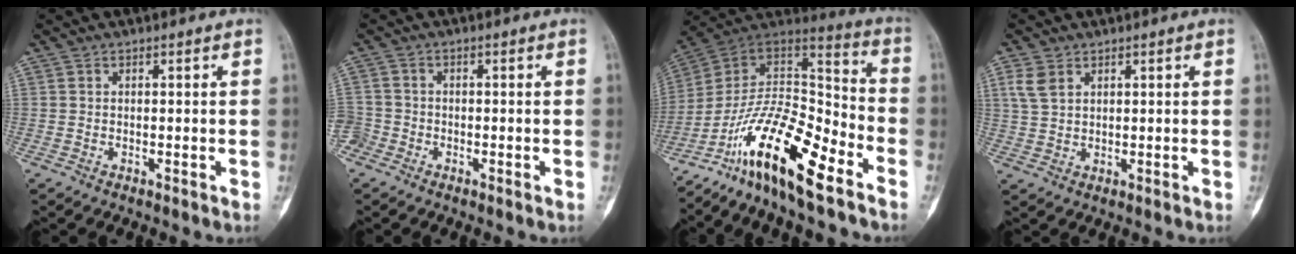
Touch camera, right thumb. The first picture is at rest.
{"total": 3.8, "force": [-1.9, 3.1, 0.8], "torque": [-0.014, 0.014, -0.041]}
{"total": 20.9, "force": [-12.6, 6.2, 15.4], "torque": [-0.266, 0.094, -0.220]}
{"total": 4.3, "force": [2.2, 2.8, 2.5], "torque": [-0.045, -0.003, 0.052]}